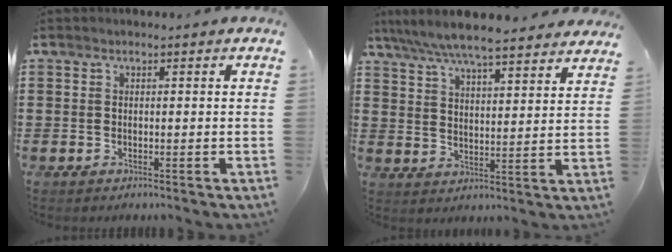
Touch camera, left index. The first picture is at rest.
{"total": 6.9, "force": [6.4, 0.5, 2.3], "torque": [-0.070, -0.030, 0.114]}